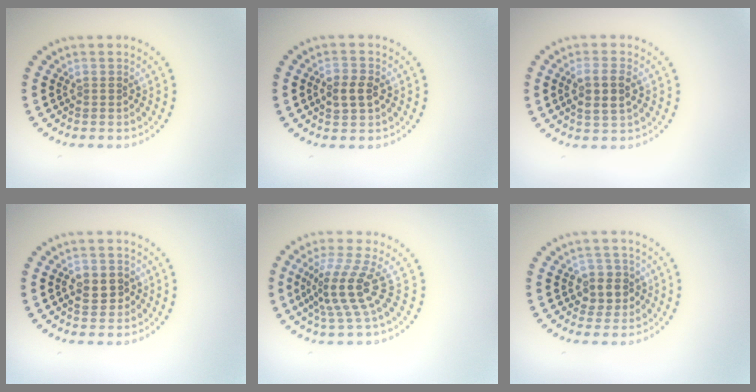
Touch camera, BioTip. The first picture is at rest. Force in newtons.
{"total": 2.5, "press": 2.5, "slide": 0.2}
{"total": 2.8, "press": 2.7, "slide": 0.8}
{"total": 2.8, "press": 2.7, "slide": 0.5}
{"total": 4.2, "press": 2.9, "slide": 3.1}
{"total": 2.6, "press": 2.5, "slide": 0.9}